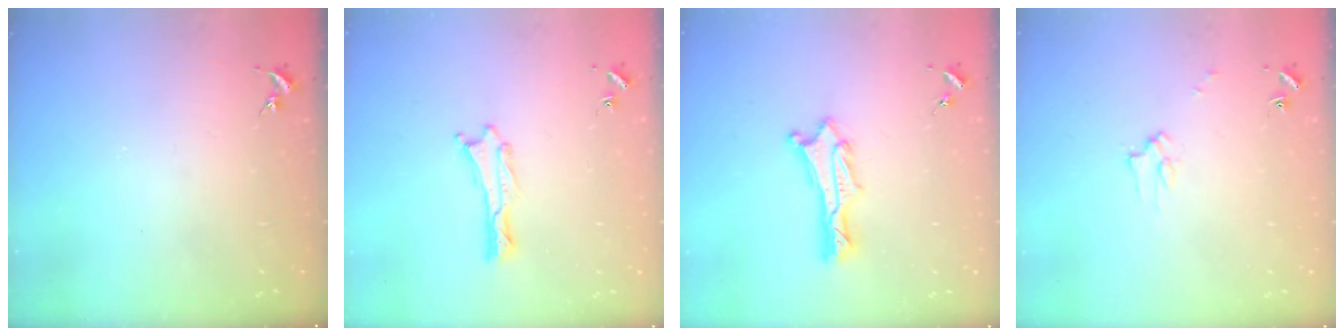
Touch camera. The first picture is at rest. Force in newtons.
{"total": 0.0}
{"total": 1.5, "press": 1.5, "slide": 0.1}
{"total": 2.2, "press": 2.2, "slide": 0.2}